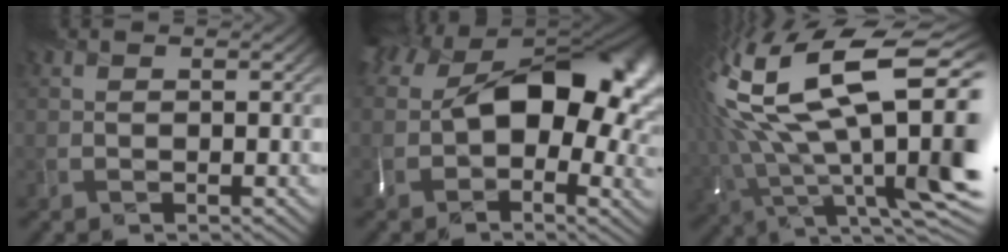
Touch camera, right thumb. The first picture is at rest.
{"total": 18.6, "force": [2.1, 12.3, 13.8], "torque": [-0.184, -0.015, 0.055]}
{"total": 21.3, "force": [2.7, 10.9, 18.1], "torque": [-0.360, -0.036, 0.066]}